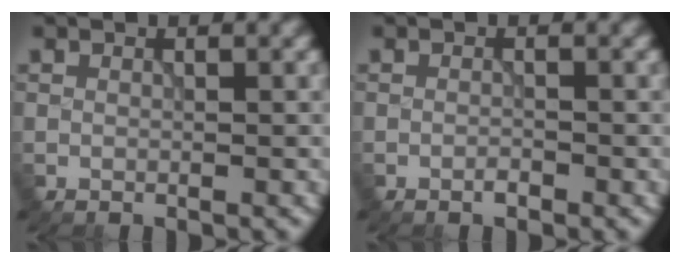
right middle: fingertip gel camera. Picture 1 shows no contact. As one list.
[{"total": 0.7, "force": [-0.5, 0.2, 0.5], "torque": [-0.008, 0.002, -0.010]}]